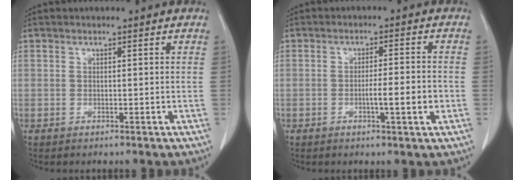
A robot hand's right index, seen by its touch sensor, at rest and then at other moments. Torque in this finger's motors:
{"motor_torque": [0.54, -0.17, 0.10, 0.08]}